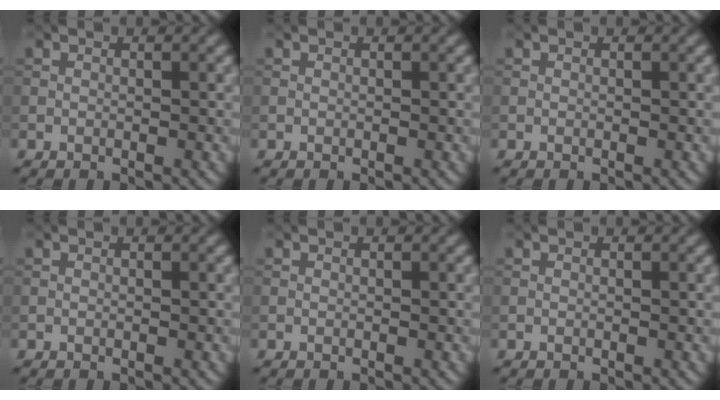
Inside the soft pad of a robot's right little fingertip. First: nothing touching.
{"total": 0.0}
{"total": 0.0}
{"total": 0.0}
{"total": 0.0}
{"total": 0.0}